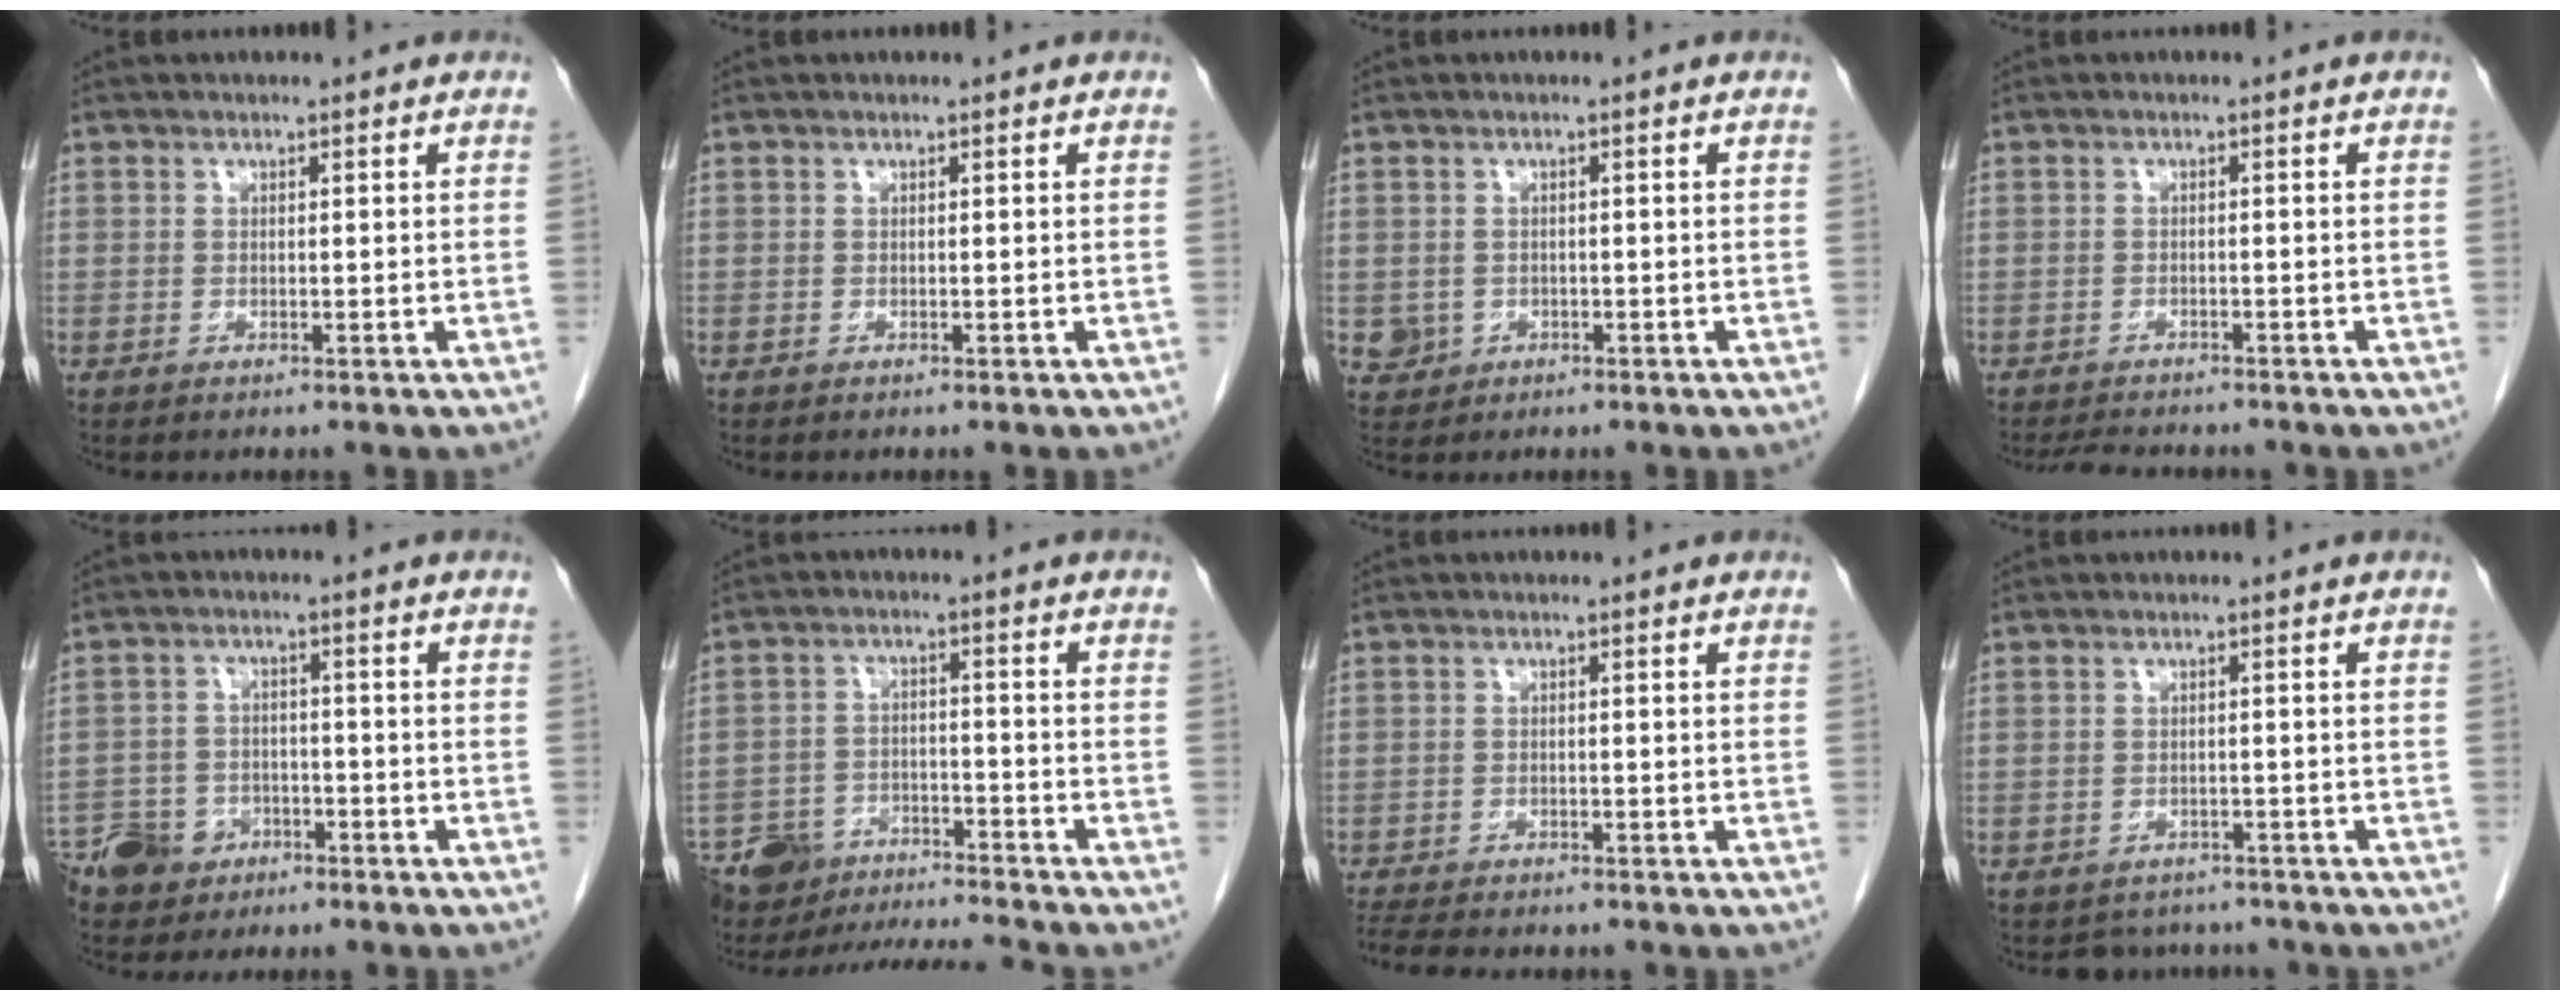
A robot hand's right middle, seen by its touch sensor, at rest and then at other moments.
{"total": 0.0}
{"total": 2.4, "force": [-0.6, 2.3, 0.3], "torque": [-0.001, 0.005, -0.003]}
{"total": 5.2, "force": [-4.8, 1.1, 1.7], "torque": [-0.024, -0.010, -0.073]}
{"total": 6.6, "force": [-4.6, 4.6, 1.4], "torque": [-0.030, 0.007, -0.081]}
{"total": 12.9, "force": [-12.6, 0.5, 3.0], "torque": [-0.051, 0.015, -0.202]}
{"total": 9.2, "force": [-7.9, 2.4, 3.9], "torque": [-0.068, -0.006, -0.115]}
{"total": 4.9, "force": [-4.4, 2.2, -0.1], "torque": [0.005, 0.009, -0.055]}